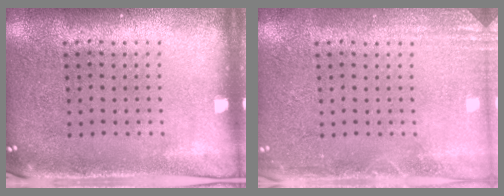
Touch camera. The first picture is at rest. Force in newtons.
{"total": 2.0, "press": 2.0, "slide": 0.4}